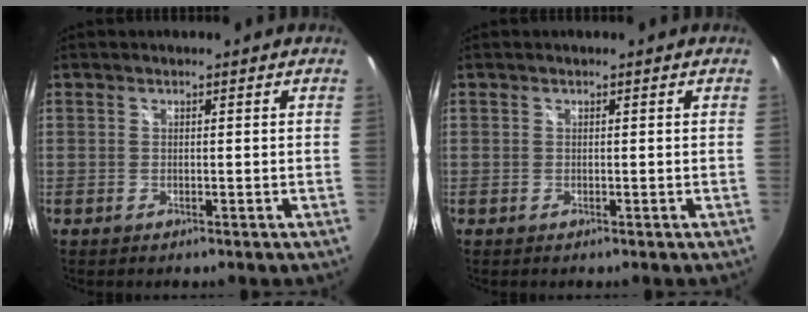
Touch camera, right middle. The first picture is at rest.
{"total": 0.0}